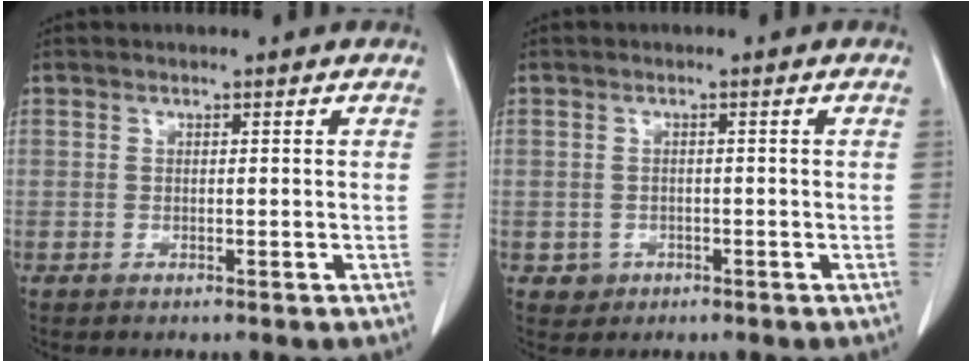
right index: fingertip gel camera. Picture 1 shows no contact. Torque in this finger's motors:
{"motor_torque": [-0.25, -0.01, -0.63, -0.19]}